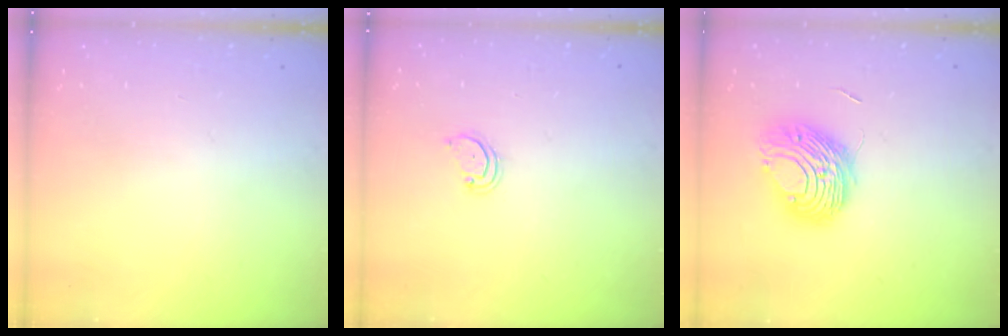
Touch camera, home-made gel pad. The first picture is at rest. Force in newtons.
{"total": 2.5, "press": 2.5, "slide": 0.2}
{"total": 9.8, "press": 9.7, "slide": 1.2}